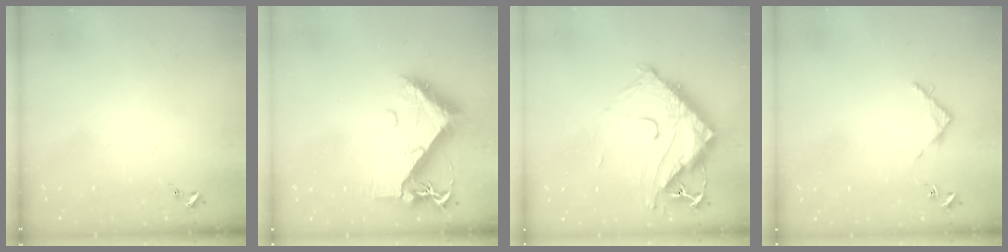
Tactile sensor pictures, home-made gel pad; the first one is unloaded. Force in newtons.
{"total": 11.3, "press": 11.3, "slide": 1.2}
{"total": 18.8, "press": 18.7, "slide": 1.7}
{"total": 4.0, "press": 4.0, "slide": 0.5}